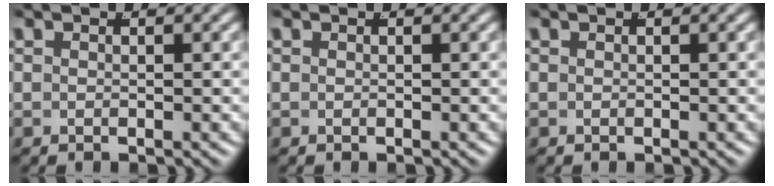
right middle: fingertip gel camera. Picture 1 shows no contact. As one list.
[{"total": 0.0}, {"total": 0.0}]